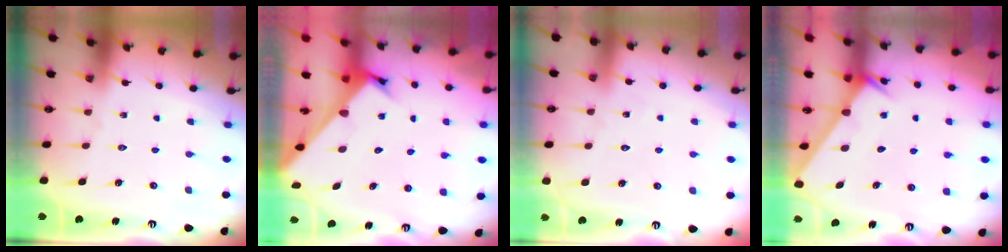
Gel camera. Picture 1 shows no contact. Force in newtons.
{"total": 2.8, "press": 2.8, "slide": 0.2}
{"total": 3.5, "press": 3.5, "slide": 0.4}
{"total": 2.1, "press": 2.1, "slide": 0.1}